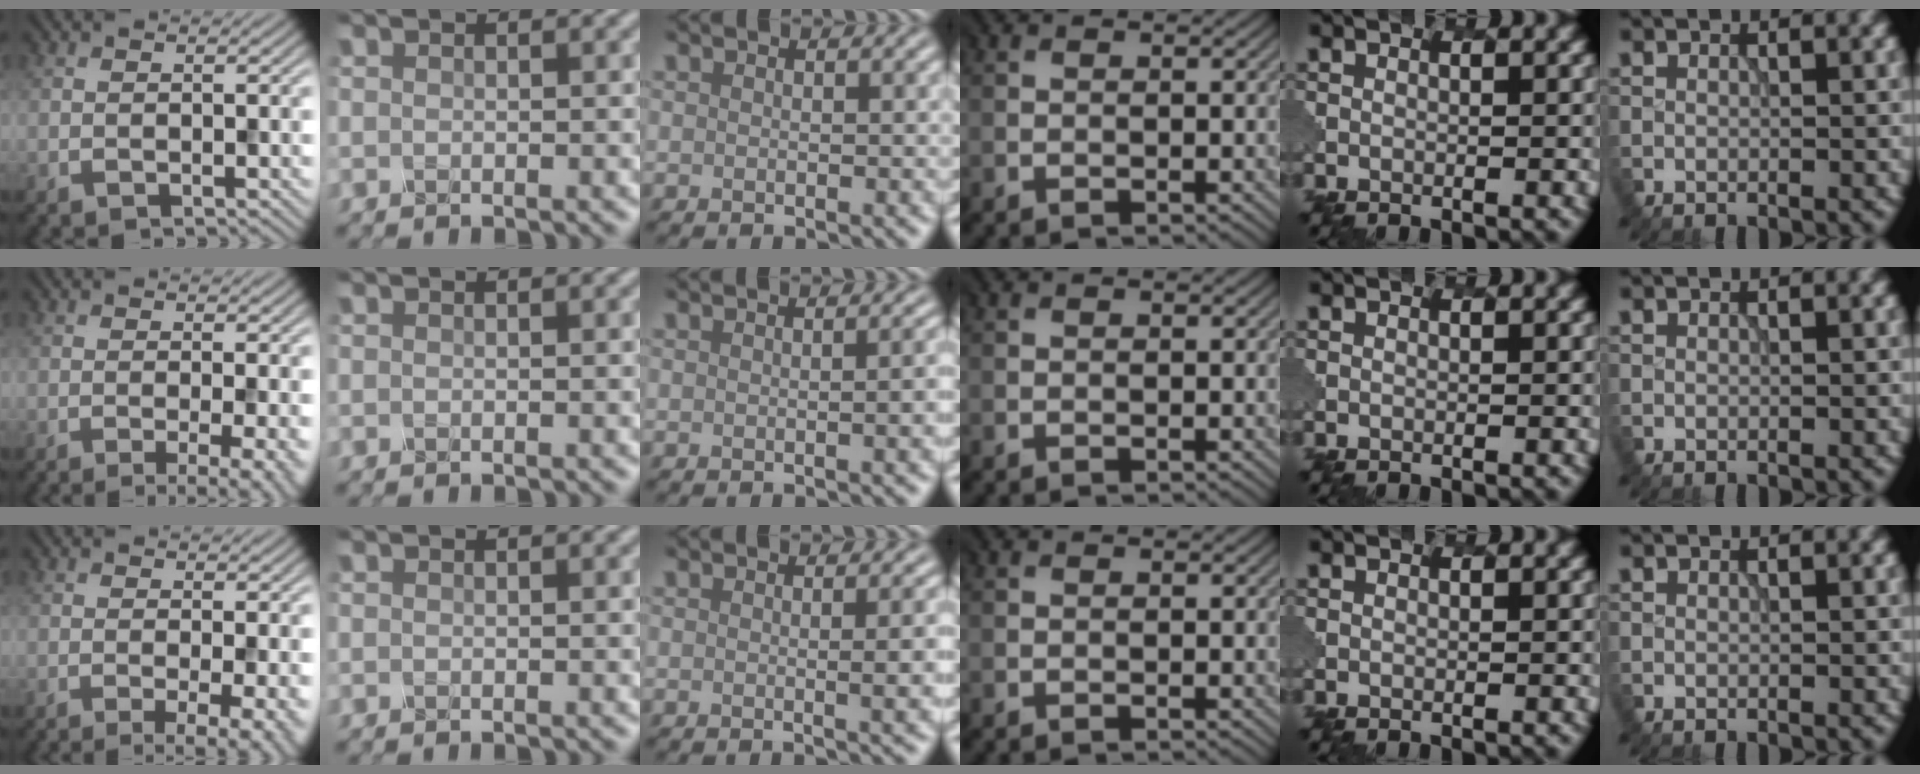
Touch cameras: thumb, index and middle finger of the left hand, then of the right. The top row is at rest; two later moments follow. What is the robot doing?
{"motion": "dispense", "object": "oil cruet"}